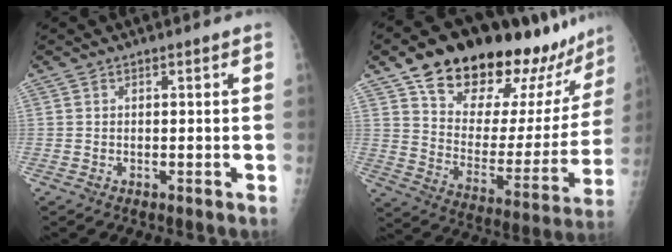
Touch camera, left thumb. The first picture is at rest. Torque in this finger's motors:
{"motor_torque": [0.77, 0.61, 1.39, -1.39, 0.12]}